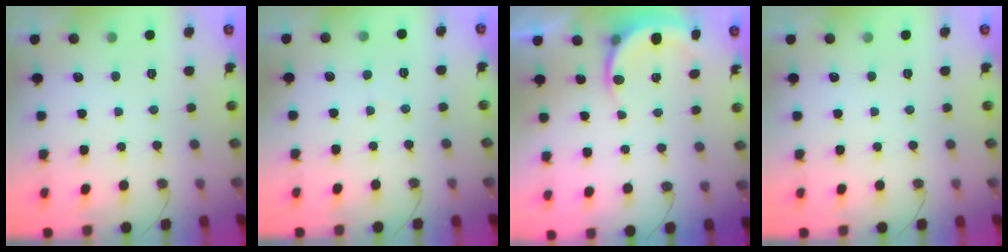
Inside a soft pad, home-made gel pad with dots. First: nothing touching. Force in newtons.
{"total": 2.6, "press": 2.6, "slide": 0.2}
{"total": 6.3, "press": 6.2, "slide": 1.0}
{"total": 0.0}